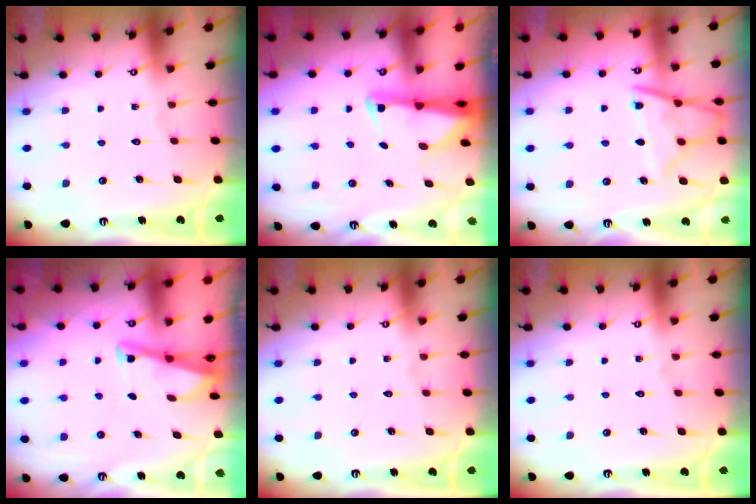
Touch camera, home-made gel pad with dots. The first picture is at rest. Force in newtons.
{"total": 2.4, "press": 2.3, "slide": 0.5}
{"total": 12.3, "press": 12.2, "slide": 1.2}
{"total": 2.9, "press": 2.9, "slide": 0.3}
{"total": 0.0}
{"total": 0.0}